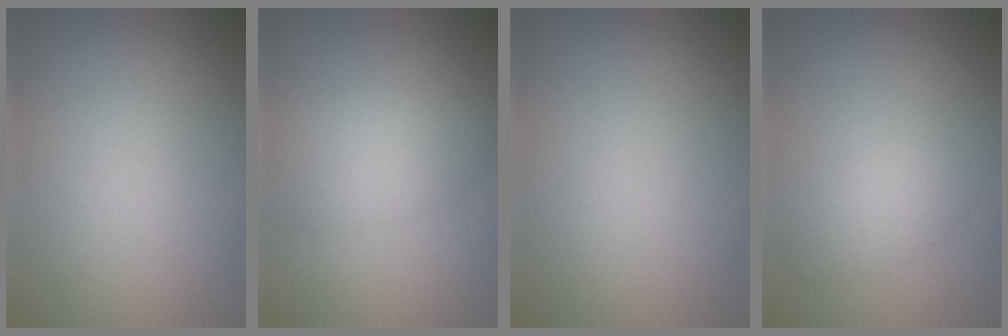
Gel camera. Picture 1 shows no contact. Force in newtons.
{"total": 3.8, "press": 3.8, "slide": 0.1}
{"total": 0.0}
{"total": 1.8, "press": 1.8, "slide": 0.0}